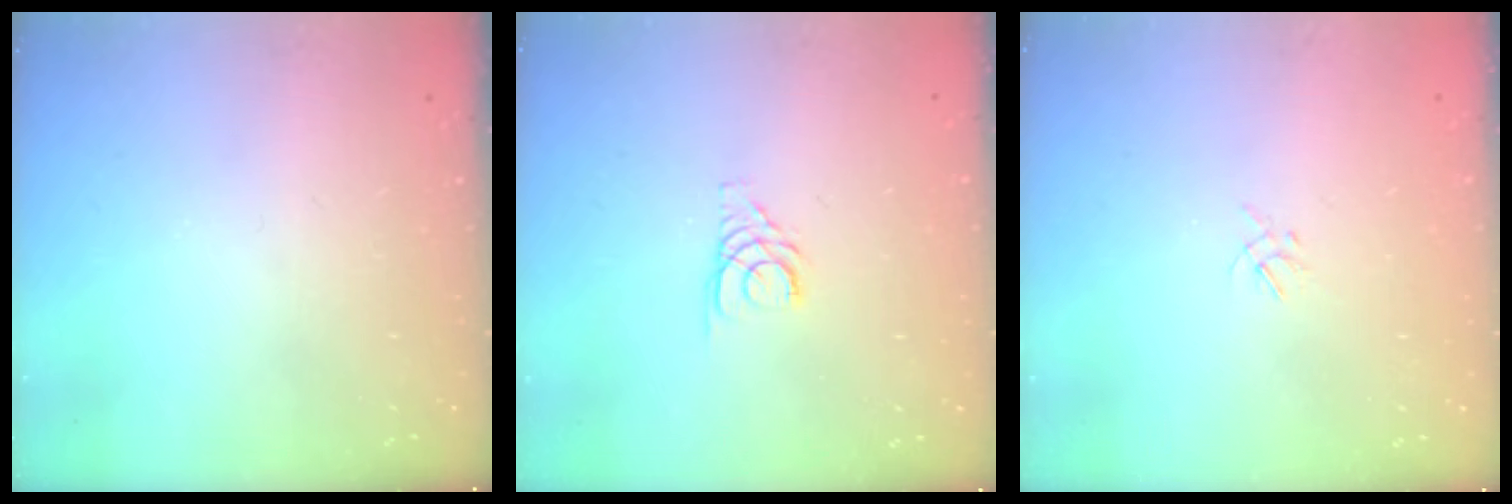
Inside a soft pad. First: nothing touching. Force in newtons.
{"total": 4.2, "press": 4.2, "slide": 0.4}
{"total": 1.1, "press": 1.0, "slide": 0.4}